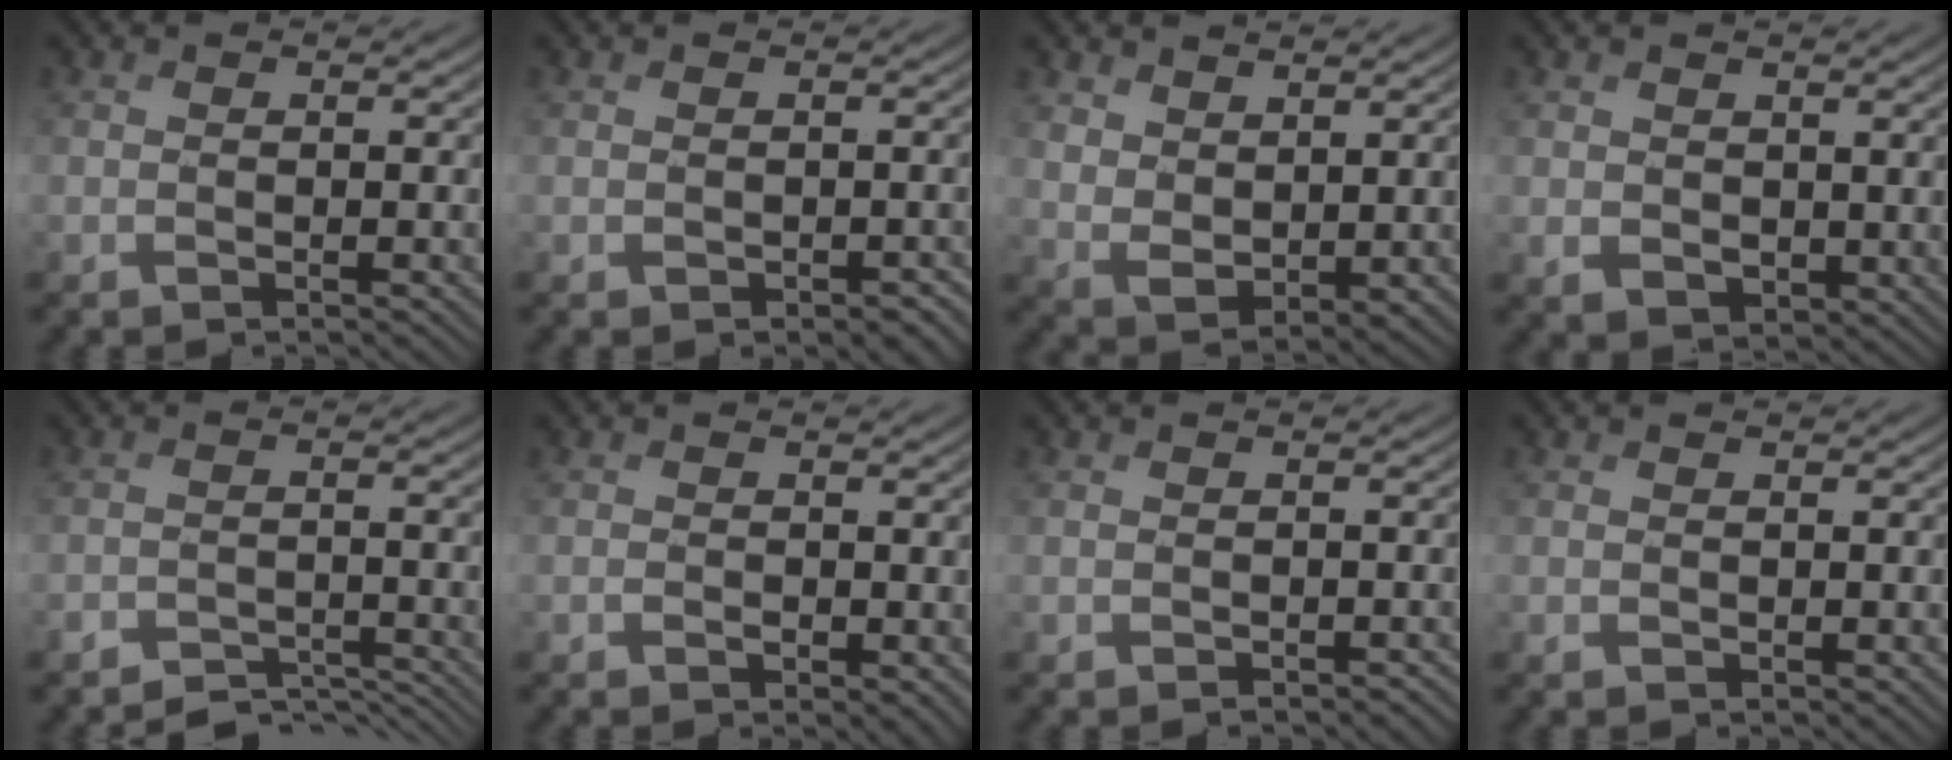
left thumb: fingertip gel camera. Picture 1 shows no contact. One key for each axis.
{"total": 1.3, "fx": -0.5, "fy": 0.9, "fz": 0.8, "tx": -0.015, "ty": -0.012, "tz": -0.005}
{"total": 5.1, "fx": 3.1, "fy": 2.9, "fz": 2.7, "tx": -0.069, "ty": -0.011, "tz": 0.070}
{"total": 2.8, "fx": 1.0, "fy": 2.2, "fz": 1.4, "tx": -0.045, "ty": -0.010, "tz": 0.022}
{"total": 4.0, "fx": -3.8, "fy": 0.8, "fz": 1.0, "tx": -0.019, "ty": -0.005, "tz": -0.060}
{"total": 1.4, "fx": -0.3, "fy": 1.0, "fz": 1.0, "tx": -0.020, "ty": -0.007, "tz": -0.004}
{"total": 0.8, "fx": -0.5, "fy": 0.4, "fz": 0.4, "tx": -0.007, "ty": -0.005, "tz": -0.007}
{"total": 0.5, "fx": 0.3, "fy": 0.4, "fz": 0.2, "tx": -0.006, "ty": -0.002, "tz": 0.007}